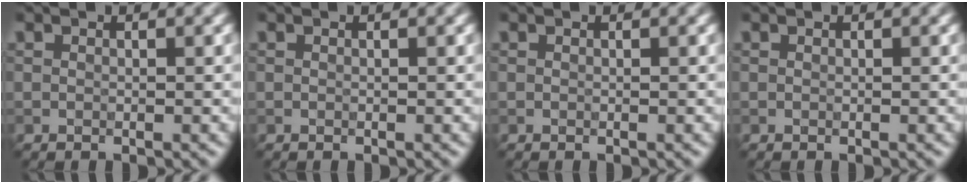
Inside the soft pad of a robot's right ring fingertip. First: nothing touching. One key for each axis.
{"total": 0.0}
{"total": 0.0}
{"total": 0.0}